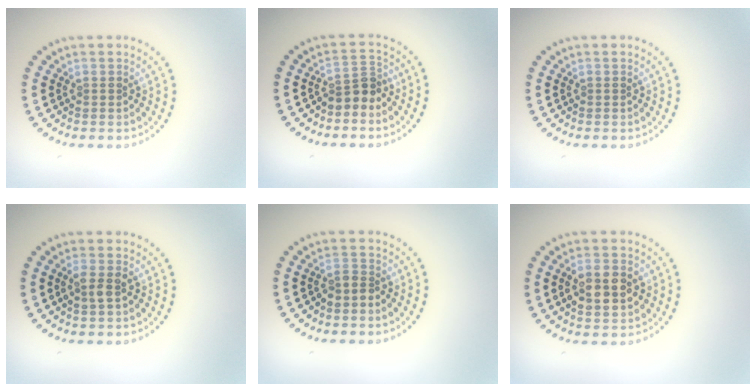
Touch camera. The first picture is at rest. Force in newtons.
{"total": 2.4, "press": 1.8, "slide": 1.6}
{"total": 0.0}
{"total": 1.6, "press": 1.6, "slide": 0.4}
{"total": 1.1, "press": 0.7, "slide": 0.8}
{"total": 3.8, "press": 3.8, "slide": 0.3}